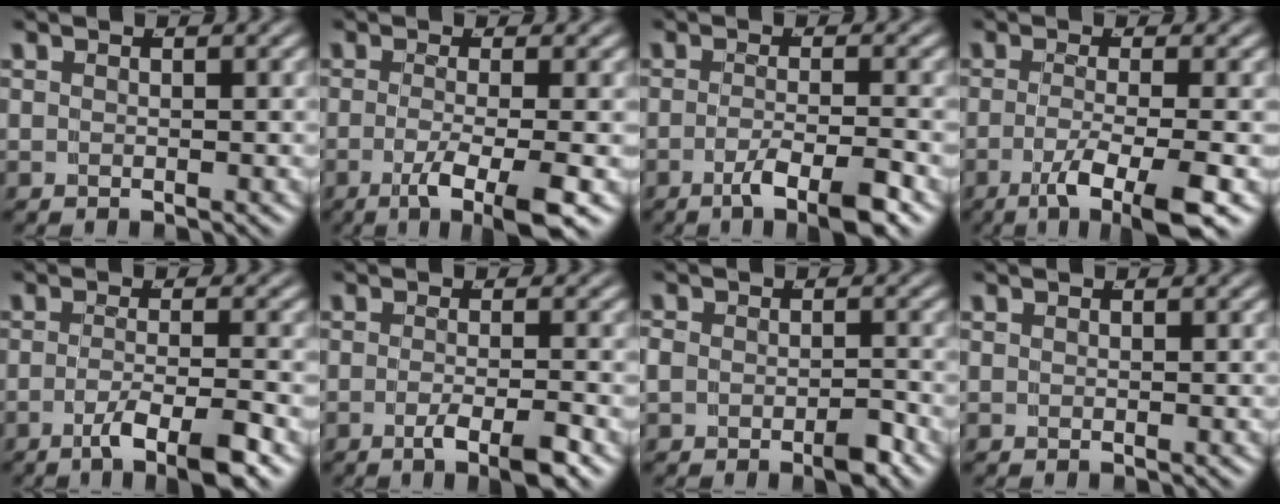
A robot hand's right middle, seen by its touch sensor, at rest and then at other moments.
{"total": 5.9, "force": [-3.5, 0.6, 4.7], "torque": [-0.080, -0.029, -0.044]}
{"total": 4.4, "force": [-2.8, 0.3, 3.4], "torque": [-0.056, -0.014, -0.042]}
{"total": 6.6, "force": [-4.2, 0.8, 5.0], "torque": [-0.081, -0.029, -0.054]}
{"total": 4.9, "force": [-3.1, 0.4, 3.8], "torque": [-0.063, -0.017, -0.044]}
{"total": 3.3, "force": [-2.1, 0.1, 2.6], "torque": [-0.043, -0.009, -0.033]}
{"total": 2.1, "force": [-1.3, 1.0, 1.4], "torque": [-0.031, -0.006, -0.020]}
{"total": 0.0}